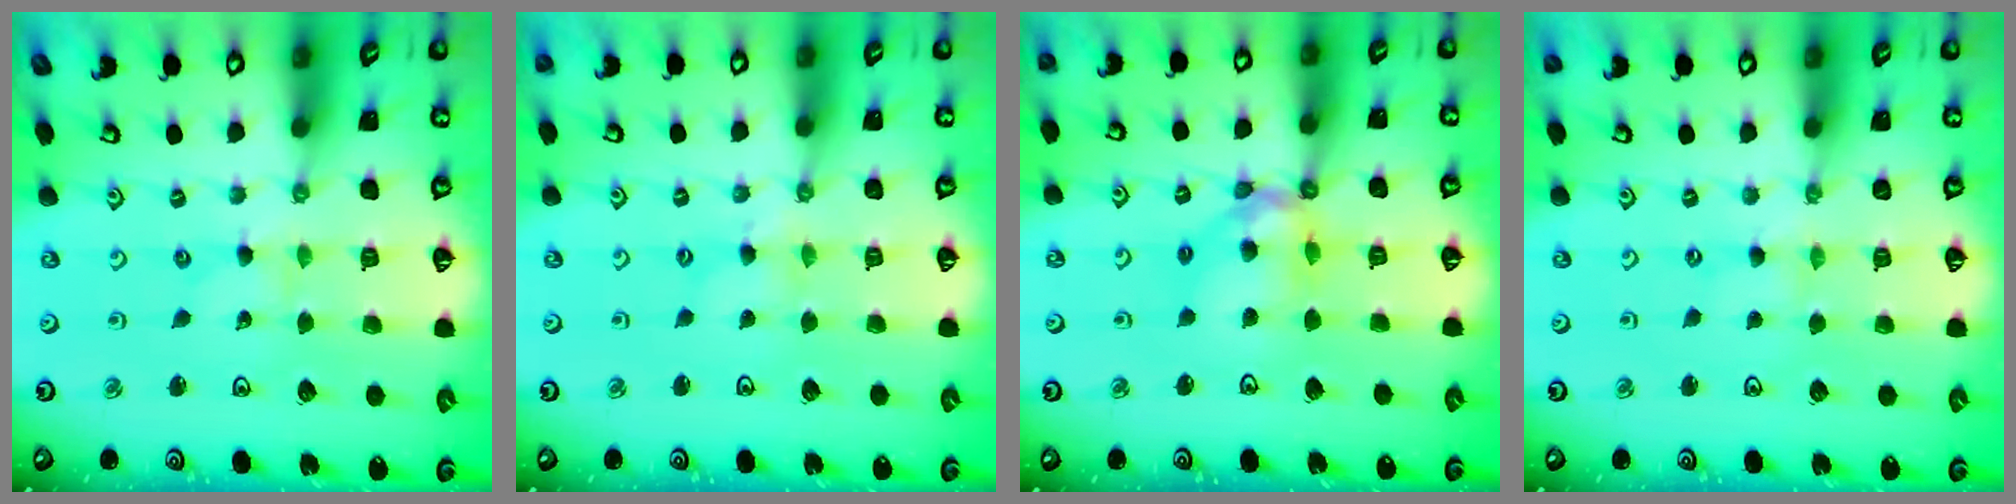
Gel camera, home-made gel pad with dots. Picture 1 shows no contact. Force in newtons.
{"total": 1.3, "press": 1.3, "slide": 0.3}
{"total": 11.7, "press": 11.6, "slide": 1.2}
{"total": 0.0}